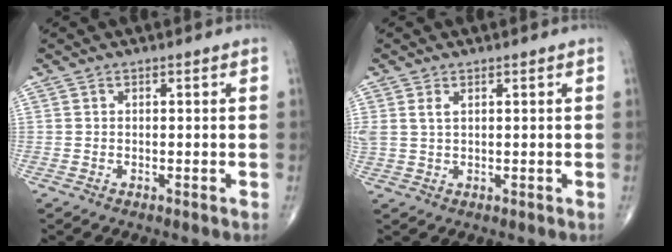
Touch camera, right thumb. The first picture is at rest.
{"total": 2.6, "force": [1.0, 1.3, 2.0], "torque": [-0.053, 0.010, 0.029]}